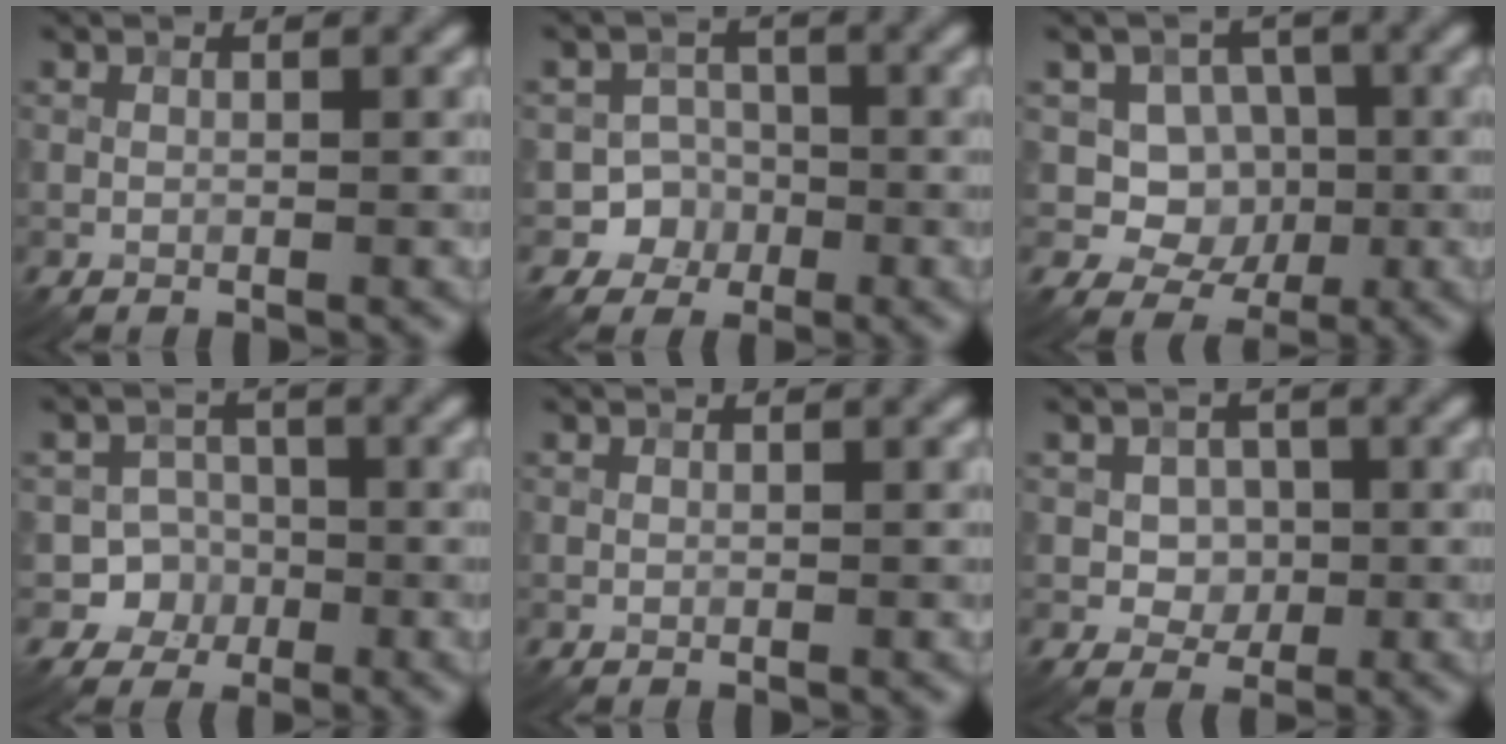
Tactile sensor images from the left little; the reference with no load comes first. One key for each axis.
{"total": 4.1, "fx": -1.7, "fy": 3.8, "fz": 0.1, "tx": 0.038, "ty": 0.003, "tz": -0.043}
{"total": 5.1, "fx": 0.4, "fy": 4.5, "fz": 2.3, "tx": -0.016, "ty": -0.003, "tz": -0.012}
{"total": 4.6, "fx": -1.7, "fy": 4.3, "fz": 0.3, "tx": 0.032, "ty": 0.003, "tz": -0.043}
{"total": 0.0}
{"total": 2.8, "fx": 0.1, "fy": 2.5, "fz": 1.4, "tx": -0.012, "ty": 0.000, "tz": -0.011}